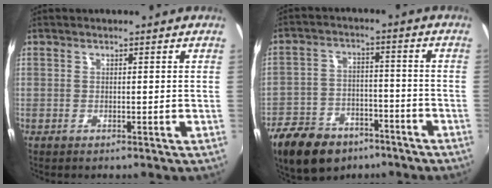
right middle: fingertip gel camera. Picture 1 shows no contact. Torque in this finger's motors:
{"motor_torque": [0.74, -1.34, 0.11, 0.07]}